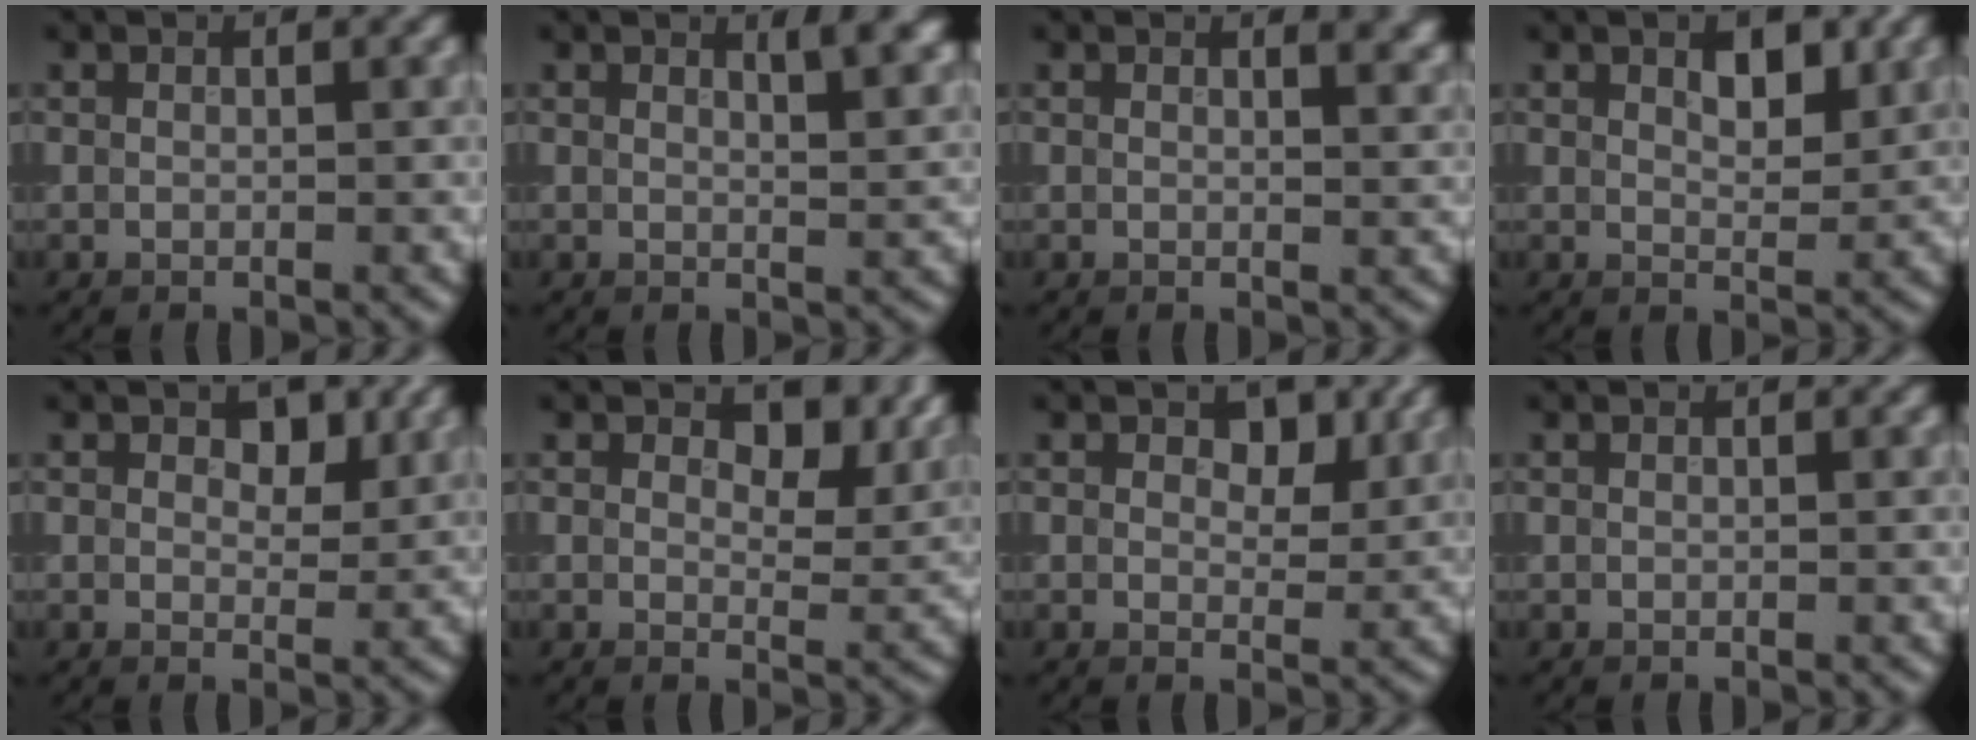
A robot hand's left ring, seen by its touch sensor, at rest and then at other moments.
{"total": 3.1, "force": [1.9, 1.1, 2.3], "torque": [-0.013, 0.005, 0.022]}
{"total": 2.3, "force": [1.6, 0.9, 1.4], "torque": [-0.003, 0.002, 0.021]}
{"total": 2.9, "force": [1.4, 1.4, 2.2], "torque": [-0.030, 0.002, 0.023]}
{"total": 2.7, "force": [1.2, 1.6, 1.8], "torque": [-0.024, -0.004, 0.013]}
{"total": 5.3, "force": [2.3, 3.0, 3.7], "torque": [-0.051, -0.007, 0.027]}
{"total": 3.3, "force": [1.4, 2.0, 2.2], "torque": [-0.030, -0.003, 0.015]}
{"total": 0.0}